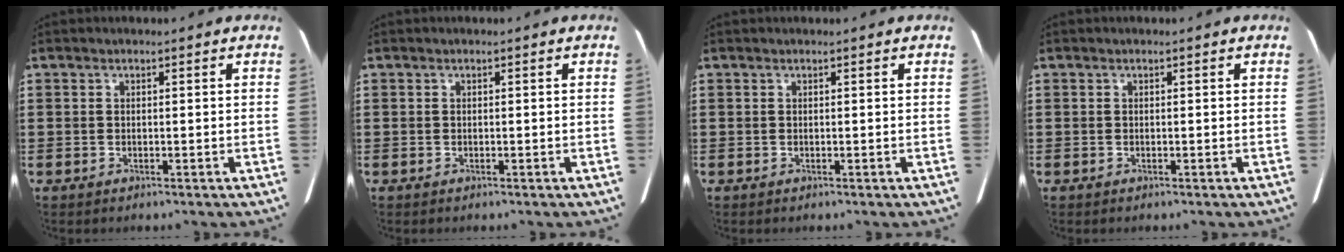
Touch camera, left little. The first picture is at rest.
{"total": 0.0}
{"total": 0.0}
{"total": 0.0}